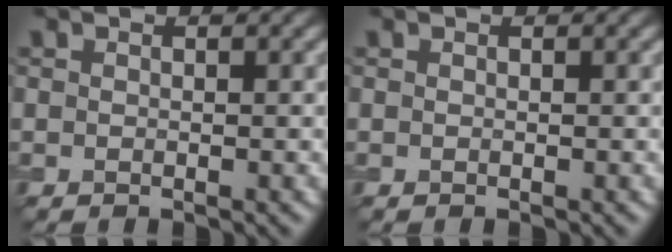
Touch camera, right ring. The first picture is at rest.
{"total": 0.0}